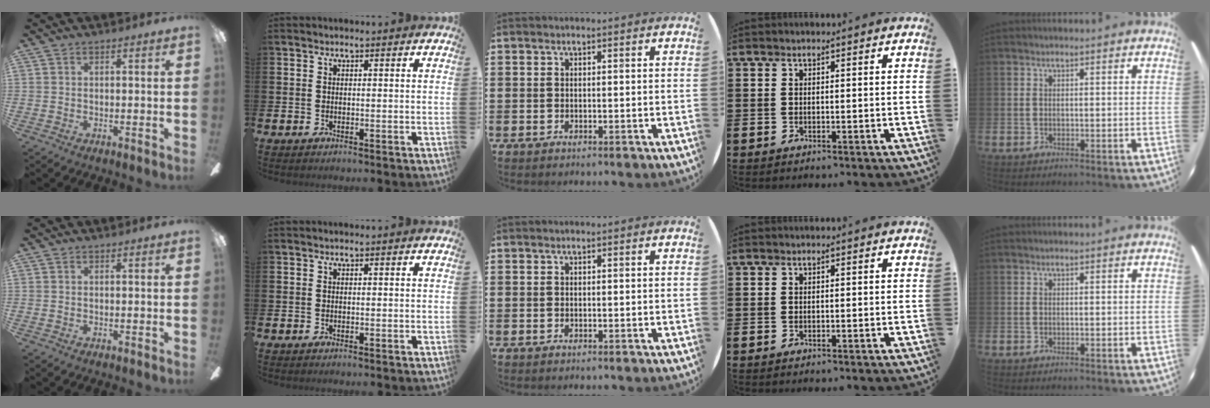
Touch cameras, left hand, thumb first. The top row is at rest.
{}